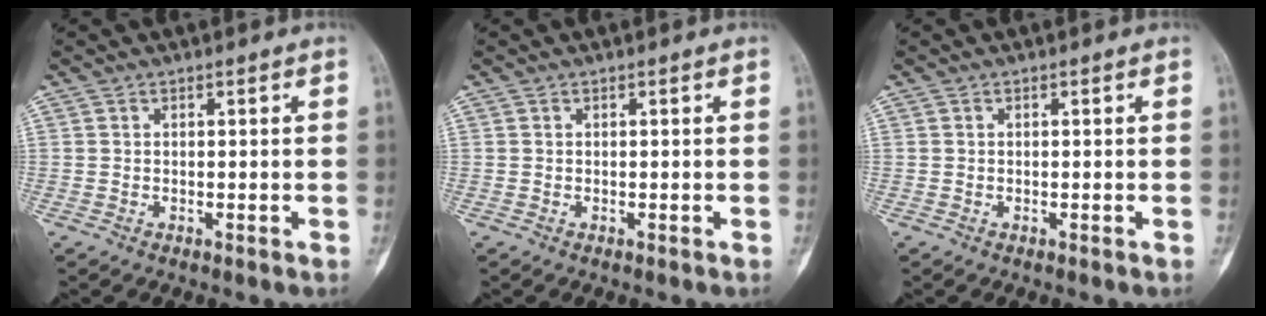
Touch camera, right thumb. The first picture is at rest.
{"total": 0.0}
{"total": 0.0}